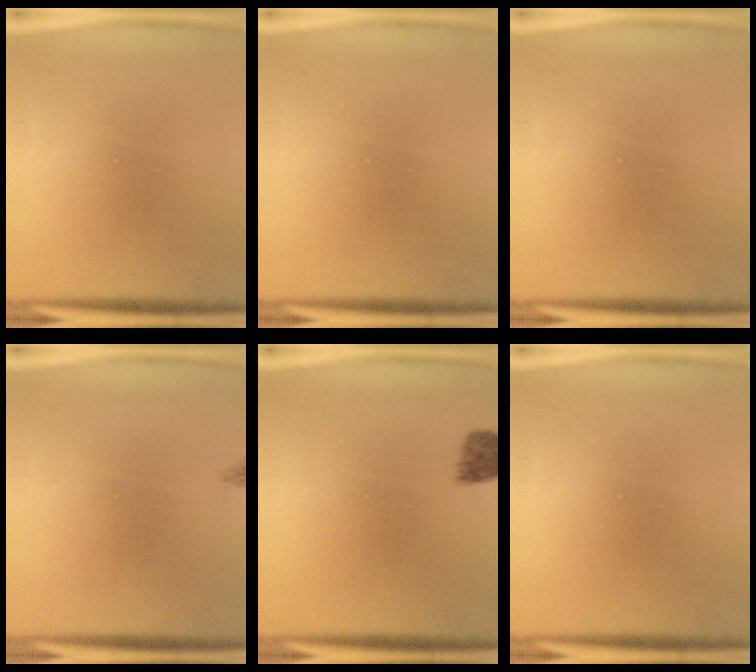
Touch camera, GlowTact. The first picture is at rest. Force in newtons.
{"total": 0.0}
{"total": 0.0}
{"total": 0.9}
{"total": 1.9}
{"total": 0.0}